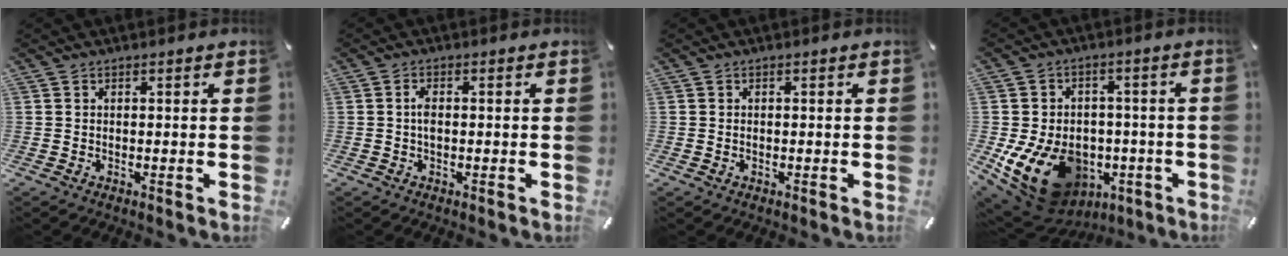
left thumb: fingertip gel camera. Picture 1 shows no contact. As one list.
[{"total": 2.1, "force": [-0.2, 1.0, 1.9], "torque": [-0.037, 0.001, -0.004]}, {"total": 0.6, "force": [-0.1, 0.4, 0.5], "torque": [-0.011, 0.000, -0.003]}, {"total": 16.6, "force": [-5.3, 12.3, 9.8], "torque": [-0.181, 0.017, -0.077]}]